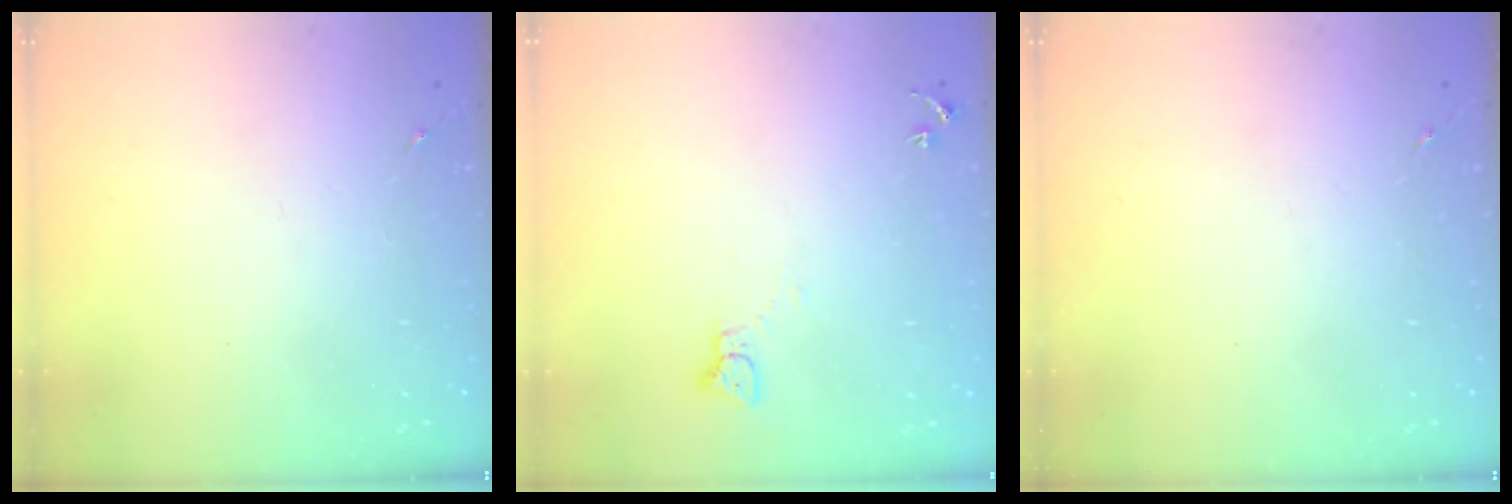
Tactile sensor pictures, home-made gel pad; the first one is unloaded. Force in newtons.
{"total": 2.3, "press": 2.3, "slide": 0.2}
{"total": 0.0}